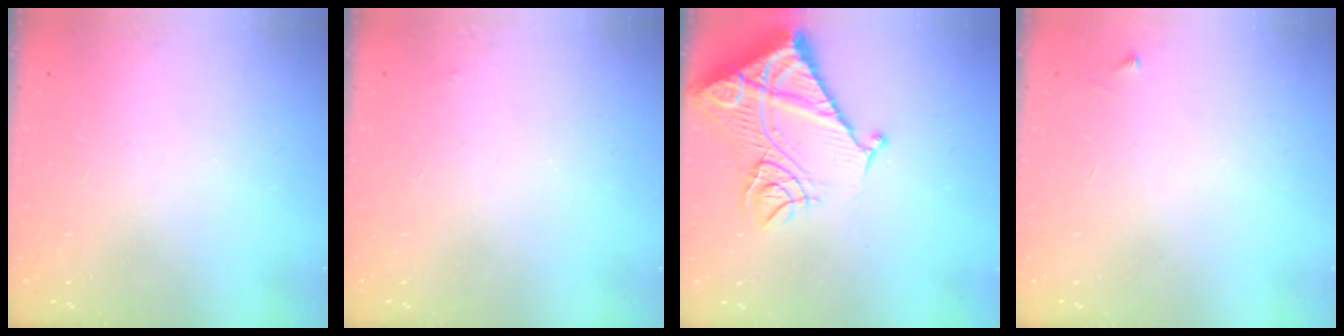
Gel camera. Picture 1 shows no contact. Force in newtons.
{"total": 1.9, "press": 1.9, "slide": 0.3}
{"total": 16.1, "press": 16.0, "slide": 1.8}
{"total": 2.5, "press": 2.5, "slide": 0.3}